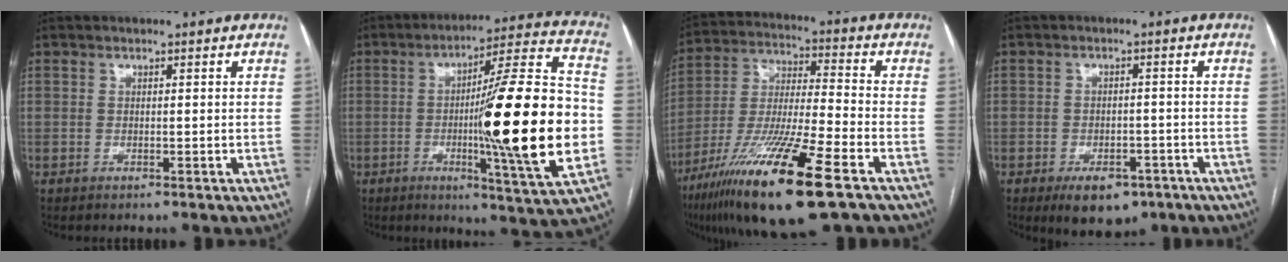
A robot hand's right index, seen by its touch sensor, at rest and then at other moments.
{"total": 24.0, "force": [-3.3, 0.1, 23.7], "torque": [-0.328, -0.007, -0.056]}
{"total": 20.2, "force": [-11.4, 1.3, 16.7], "torque": [-0.329, -0.050, -0.205]}
{"total": 7.3, "force": [-4.7, 3.9, 4.0], "torque": [-0.056, 0.000, -0.061]}